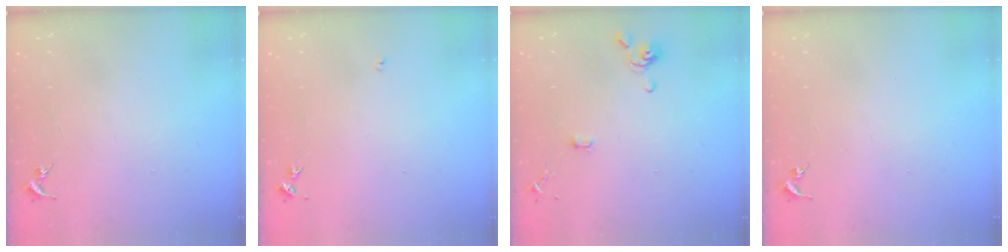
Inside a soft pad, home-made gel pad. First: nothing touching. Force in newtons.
{"total": 3.0, "press": 3.0, "slide": 0.4}
{"total": 4.0, "press": 3.9, "slide": 0.9}
{"total": 0.0}